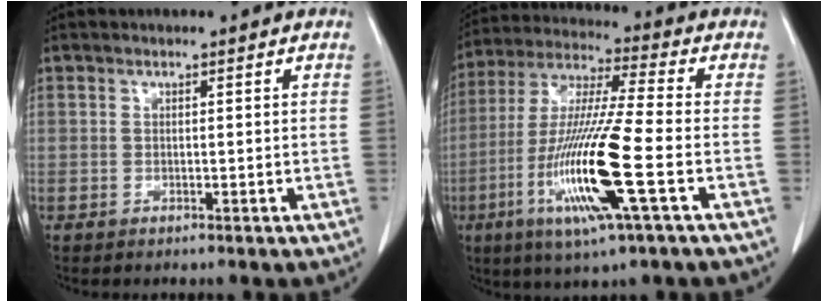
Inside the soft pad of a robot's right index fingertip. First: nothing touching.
{"total": 16.8, "force": [-5.4, 0.1, 15.9], "torque": [-0.328, -0.021, -0.104]}